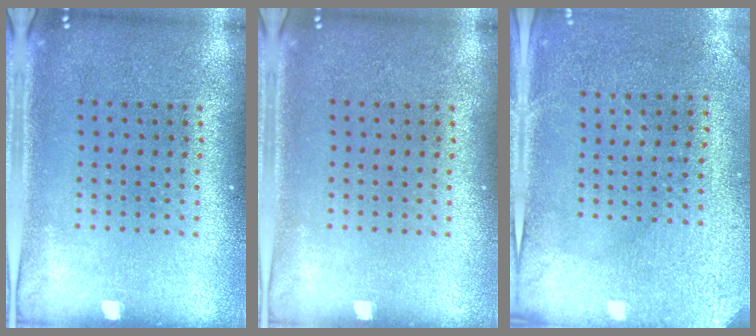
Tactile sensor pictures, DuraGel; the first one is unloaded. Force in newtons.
{"total": 0.0}
{"total": 3.0, "press": 2.6, "slide": 1.4}